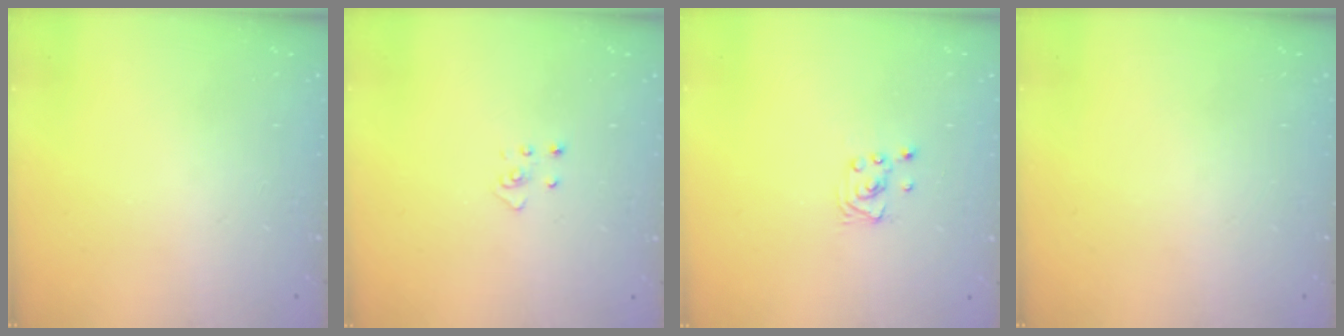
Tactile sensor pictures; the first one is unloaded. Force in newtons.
{"total": 3.1, "press": 3.1, "slide": 0.2}
{"total": 2.3, "press": 2.3, "slide": 0.2}
{"total": 0.0}